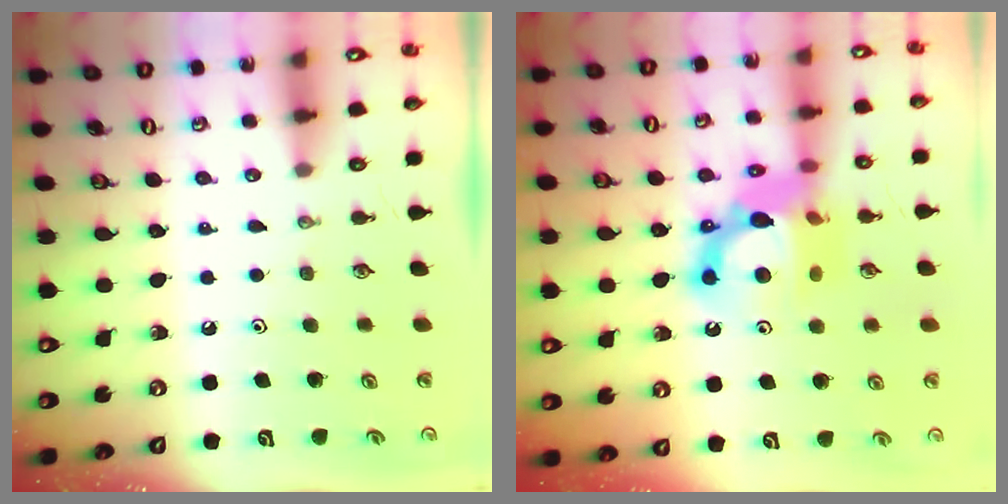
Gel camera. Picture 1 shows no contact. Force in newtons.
{"total": 14.5, "press": 14.4, "slide": 1.7}